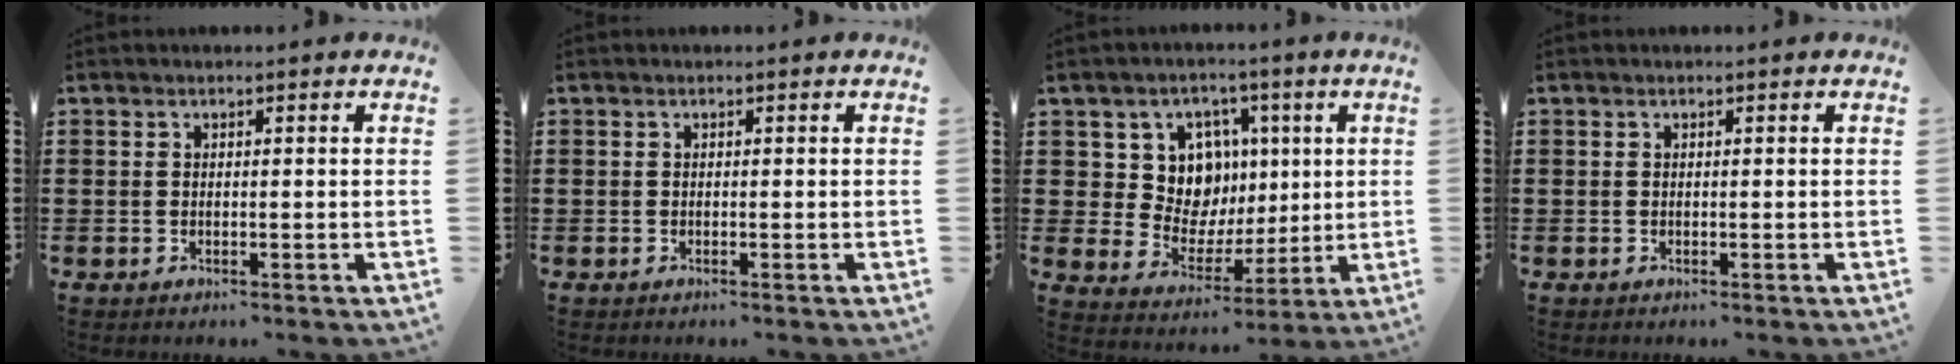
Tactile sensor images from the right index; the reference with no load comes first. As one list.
[{"total": 0.0}, {"total": 10.1, "force": [2.7, 8.8, 4.3], "torque": [-0.101, -0.001, 0.055]}, {"total": 0.0}]